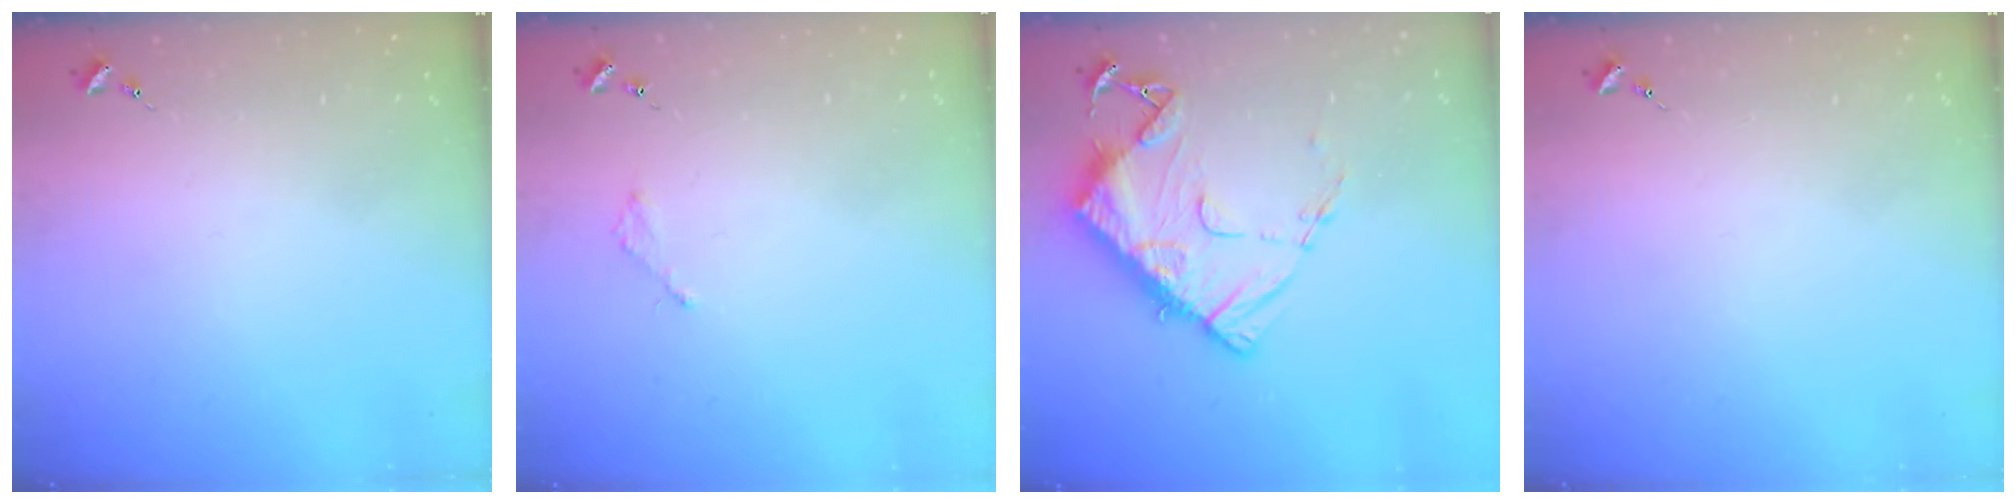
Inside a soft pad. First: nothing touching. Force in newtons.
{"total": 2.0, "press": 2.0, "slide": 0.3}
{"total": 13.3, "press": 13.2, "slide": 1.3}
{"total": 0.0}